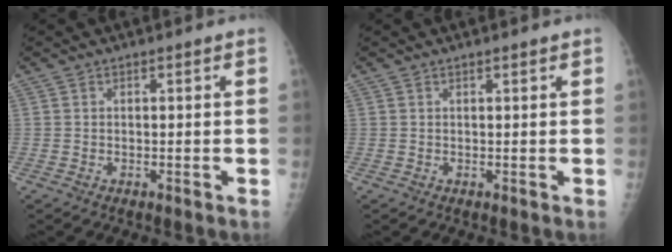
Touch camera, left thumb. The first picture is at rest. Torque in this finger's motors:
{"motor_torque": [0.31, -0.07, -0.36, -0.26, -0.01]}